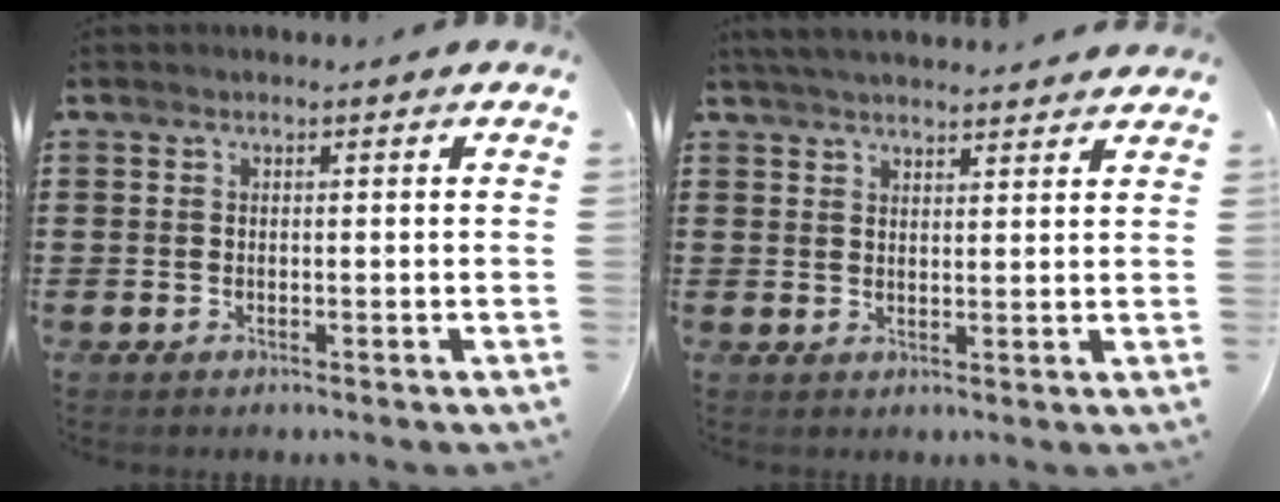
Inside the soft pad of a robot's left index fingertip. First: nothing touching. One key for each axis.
{"total": 3.7, "fx": 3.6, "fy": 0.2, "fz": 0.6, "tx": -0.022, "ty": -0.008, "tz": 0.070}